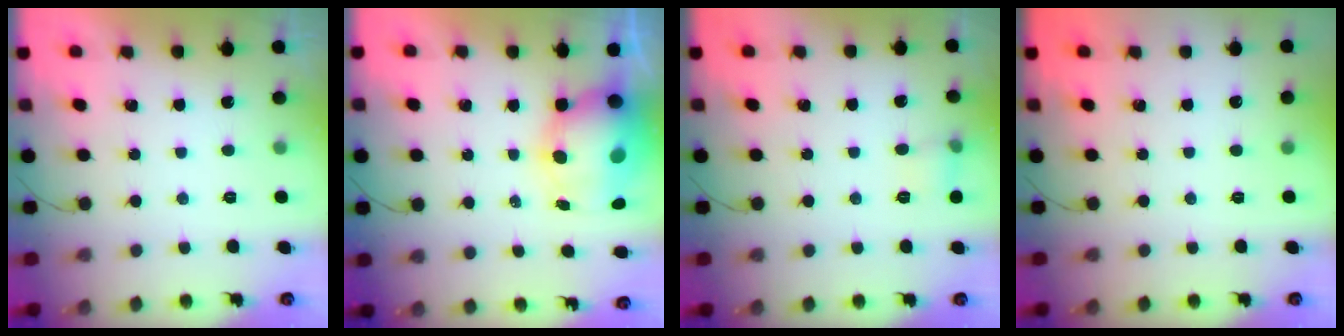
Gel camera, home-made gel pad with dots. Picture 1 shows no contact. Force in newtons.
{"total": 11.8, "press": 11.5, "slide": 2.7}
{"total": 5.4, "press": 5.1, "slide": 1.6}
{"total": 0.0}